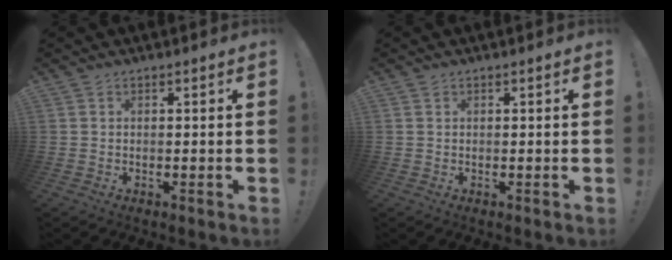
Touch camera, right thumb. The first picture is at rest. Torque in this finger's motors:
{"motor_torque": [-0.16, 0.28, 0.15, -0.07, 0.10]}